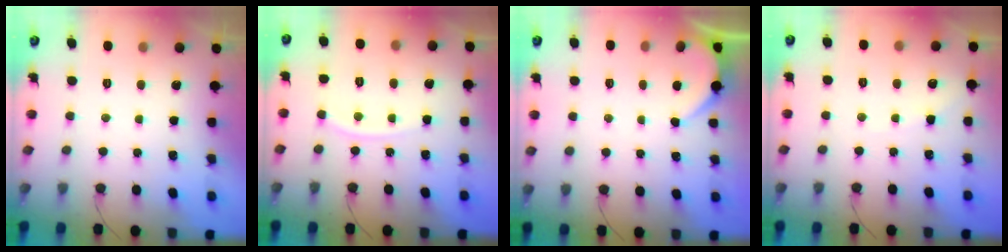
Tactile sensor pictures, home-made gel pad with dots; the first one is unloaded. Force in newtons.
{"total": 6.1, "press": 6.0, "slide": 0.8}
{"total": 2.7, "press": 2.6, "slide": 0.4}
{"total": 2.7, "press": 2.7, "slide": 0.4}